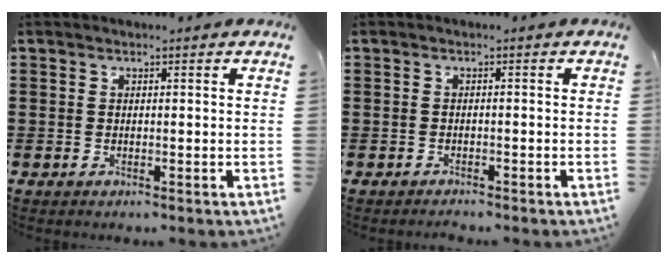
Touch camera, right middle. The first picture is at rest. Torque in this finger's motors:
{"motor_torque": [-0.24, 0.02, 0.03, -0.01]}